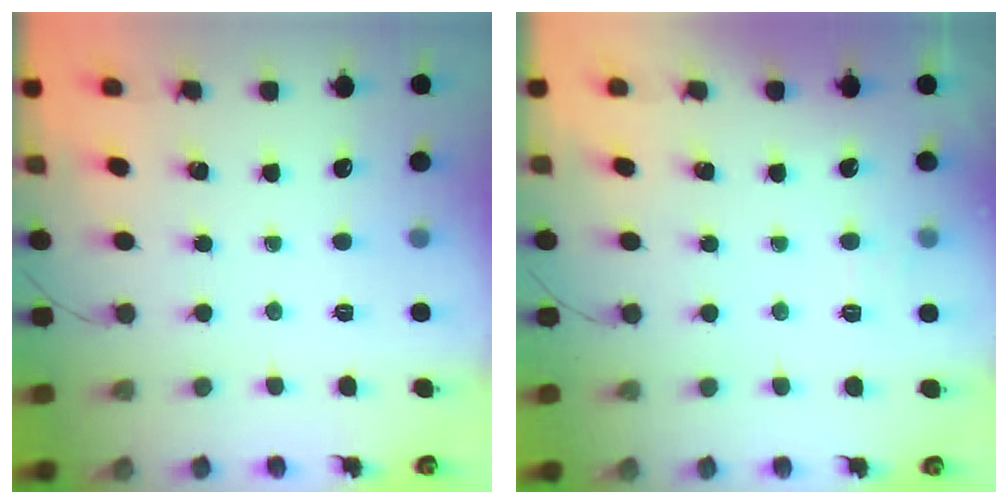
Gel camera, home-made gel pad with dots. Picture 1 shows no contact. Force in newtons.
{"total": 4.7, "press": 4.5, "slide": 1.2}